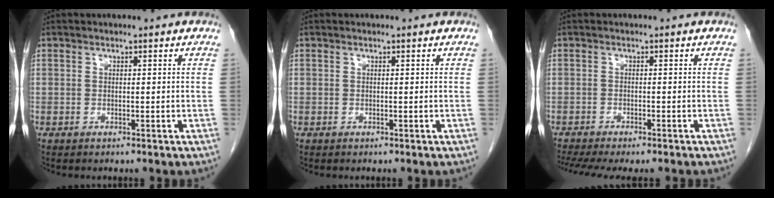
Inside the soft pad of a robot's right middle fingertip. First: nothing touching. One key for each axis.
{"total": 0.0}
{"total": 10.2, "fx": -8.5, "fy": 1.9, "fz": 5.2, "tx": -0.080, "ty": -0.006, "tz": -0.122}